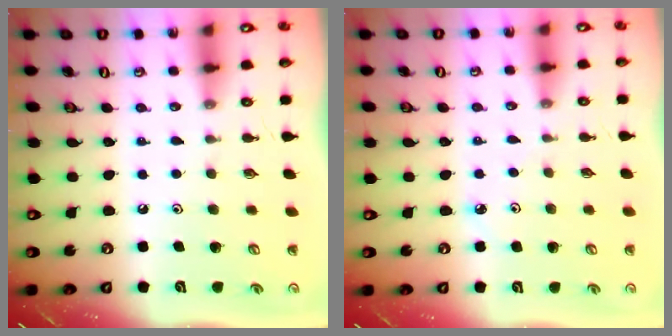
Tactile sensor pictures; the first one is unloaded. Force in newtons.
{"total": 1.8, "press": 1.8, "slide": 0.2}